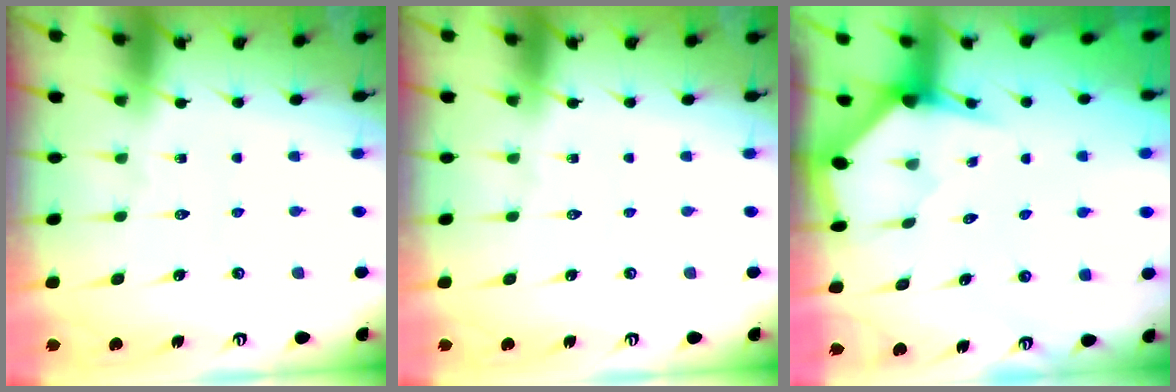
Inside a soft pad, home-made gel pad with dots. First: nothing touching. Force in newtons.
{"total": 0.0}
{"total": 2.9, "press": 2.9, "slide": 0.2}